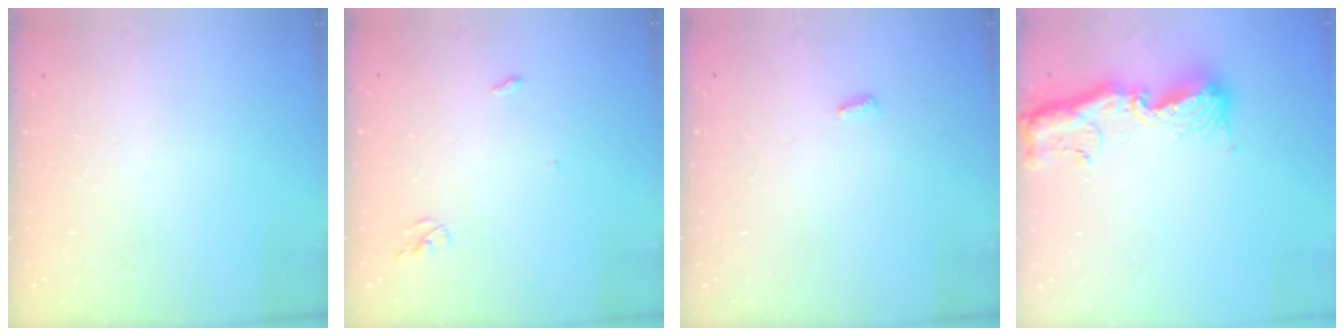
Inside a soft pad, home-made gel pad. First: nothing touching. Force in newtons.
{"total": 2.6, "press": 2.6, "slide": 0.2}
{"total": 2.8, "press": 2.8, "slide": 0.4}
{"total": 14.1, "press": 14.0, "slide": 1.5}